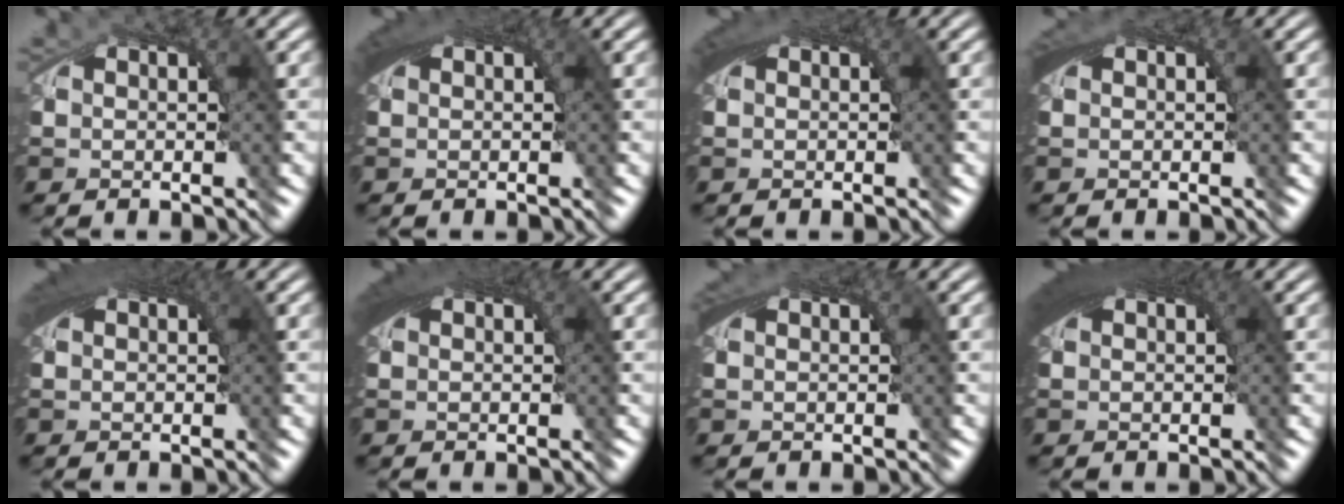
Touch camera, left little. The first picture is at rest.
{"total": 3.8, "force": [0.7, 1.7, 3.4], "torque": [-0.056, 0.001, 0.013]}
{"total": 3.5, "force": [0.6, 1.5, 3.1], "torque": [-0.052, 0.000, 0.013]}
{"total": 2.7, "force": [0.2, 1.5, 2.3], "torque": [-0.040, -0.003, 0.006]}
{"total": 4.6, "force": [1.0, 1.9, 4.1], "torque": [-0.061, 0.006, 0.017]}
{"total": 4.5, "force": [0.9, 1.9, 4.0], "torque": [-0.063, 0.002, 0.016]}
{"total": 2.6, "force": [0.5, 1.2, 2.2], "torque": [-0.037, 0.000, 0.011]}
{"total": 5.9, "force": [1.3, 2.4, 5.2], "torque": [-0.077, 0.008, 0.020]}